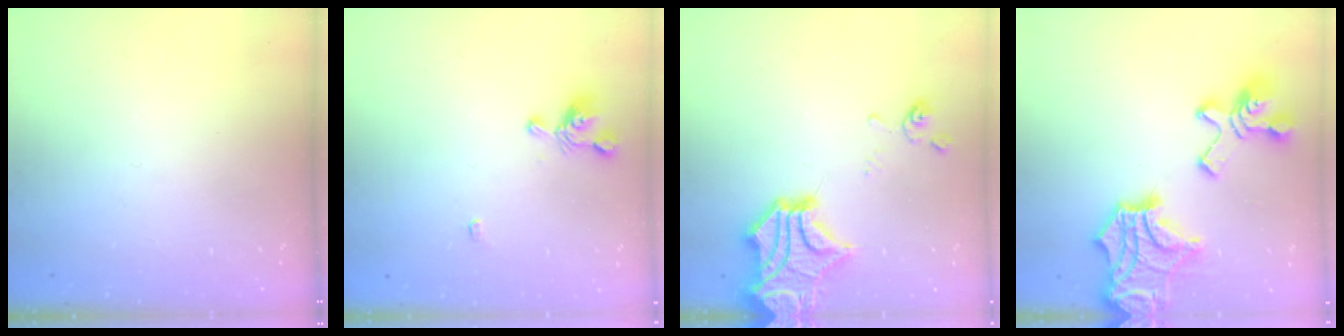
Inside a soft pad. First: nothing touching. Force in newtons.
{"total": 2.3, "press": 2.3, "slide": 0.2}
{"total": 11.0, "press": 10.7, "slide": 2.7}
{"total": 21.3, "press": 20.8, "slide": 4.6}